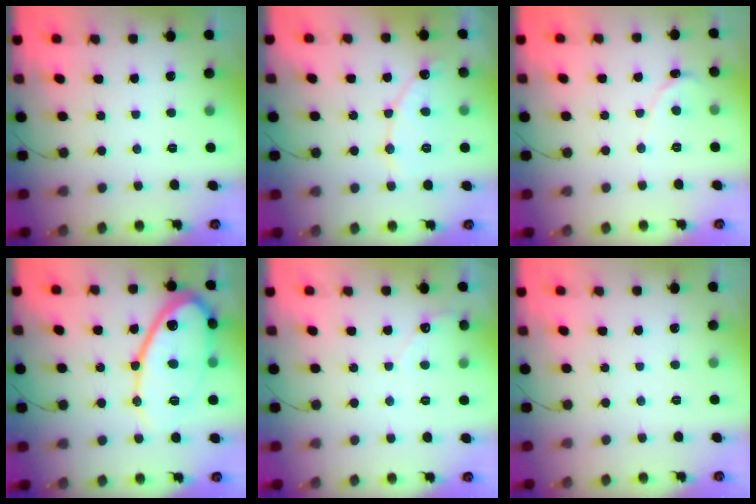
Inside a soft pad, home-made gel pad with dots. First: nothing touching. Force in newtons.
{"total": 8.5, "press": 8.5, "slide": 0.7}
{"total": 0.0}
{"total": 16.3, "press": 16.3, "slide": 1.4}
{"total": 2.6, "press": 2.6, "slide": 0.2}
{"total": 0.0}